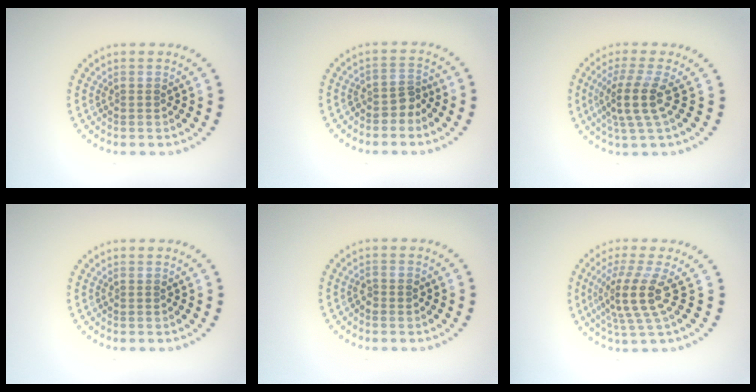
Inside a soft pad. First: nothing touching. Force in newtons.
{"total": 2.0, "press": 1.5, "slide": 1.4}
{"total": 3.5, "press": 2.7, "slide": 2.3}
{"total": 0.0}
{"total": 0.9, "press": 0.8, "slide": 0.2}
{"total": 4.1, "press": 2.9, "slide": 2.9}